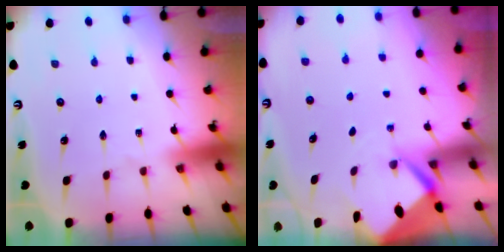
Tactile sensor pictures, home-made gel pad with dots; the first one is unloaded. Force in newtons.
{"total": 2.8, "press": 2.8, "slide": 0.2}